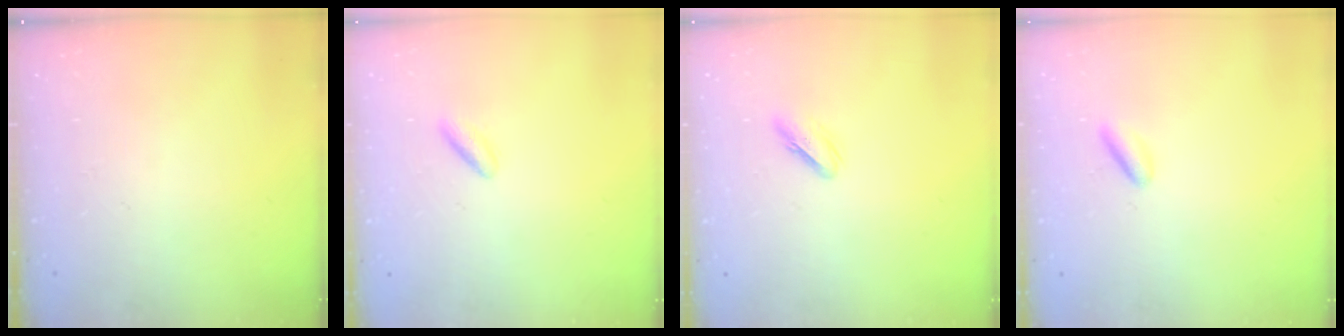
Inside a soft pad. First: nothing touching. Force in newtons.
{"total": 2.7, "press": 2.5, "slide": 1.2}
{"total": 4.6, "press": 4.2, "slide": 1.6}
{"total": 2.2, "press": 2.1, "slide": 0.5}